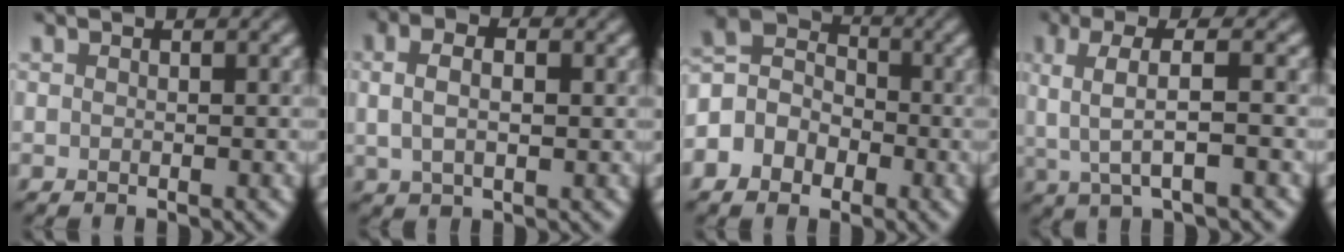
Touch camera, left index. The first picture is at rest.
{"total": 3.5, "force": [0.9, 1.8, 2.8], "torque": [-0.070, 0.009, 0.016]}
{"total": 5.4, "force": [-2.0, 4.3, 2.5], "torque": [-0.039, 0.012, -0.049]}
{"total": 4.4, "force": [0.5, 1.2, 4.1], "torque": [-0.078, 0.010, 0.011]}